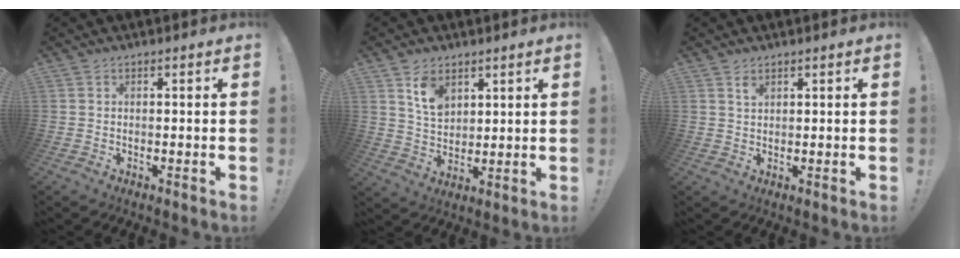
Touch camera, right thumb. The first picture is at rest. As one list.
[{"total": 8.7, "force": [5.0, 5.9, 4.0], "torque": [-0.063, -0.022, 0.095]}, {"total": 1.9, "force": [1.3, 1.0, 0.9], "torque": [0.000, -0.010, 0.021]}]